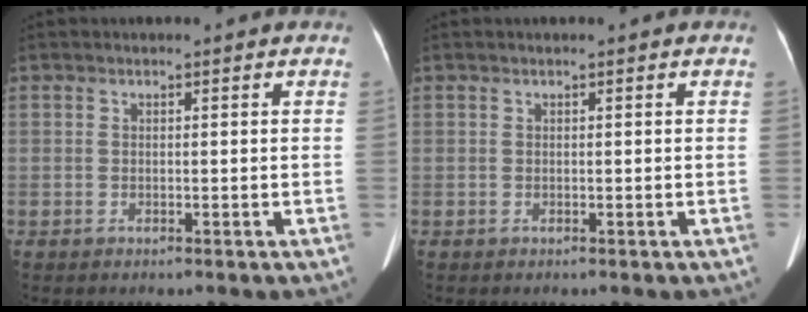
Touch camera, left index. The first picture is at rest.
{"total": 0.0}